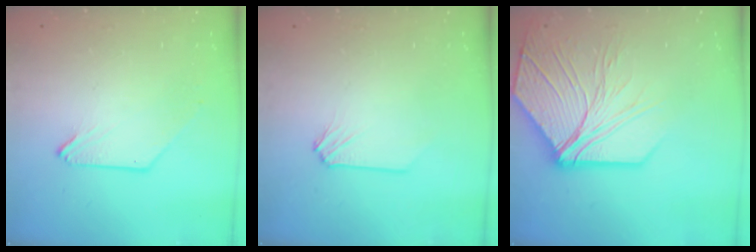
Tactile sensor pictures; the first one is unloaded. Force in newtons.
{"total": 0.0}
{"total": 15.4, "press": 15.3, "slide": 1.7}